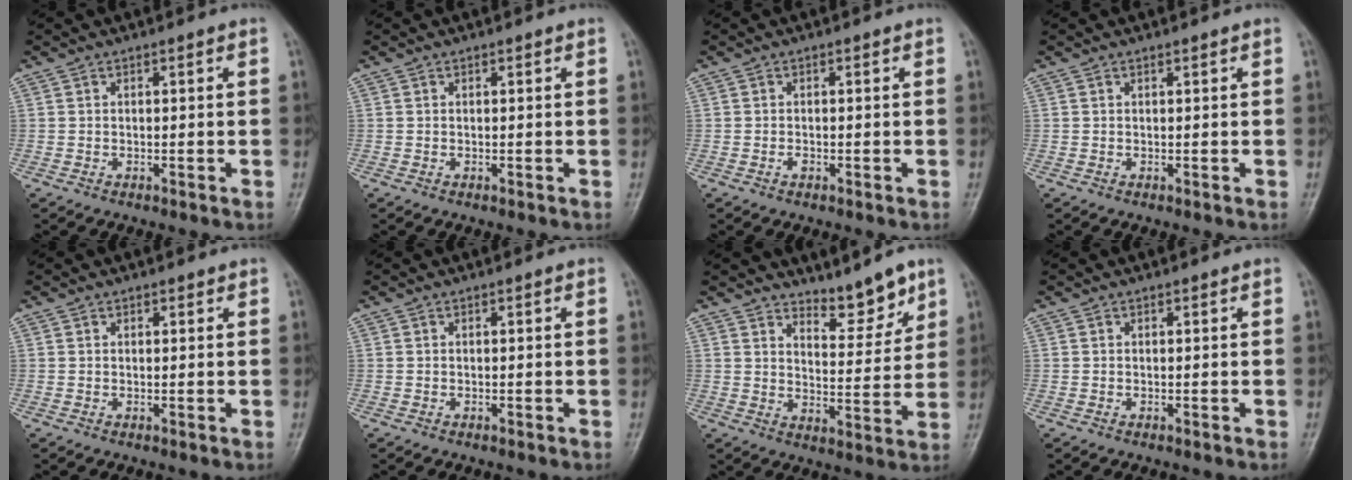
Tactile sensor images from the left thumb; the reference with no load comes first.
{"total": 0.0}
{"total": 0.7, "force": [-0.3, 0.5, 0.5], "torque": [-0.006, 0.000, -0.006]}
{"total": 0.0}
{"total": 0.7, "force": [0.5, 0.4, 0.2], "torque": [0.001, -0.004, 0.005]}
{"total": 0.0}
{"total": 7.4, "force": [6.1, 2.2, 3.5], "torque": [-0.028, -0.058, 0.102]}
{"total": 0.0}